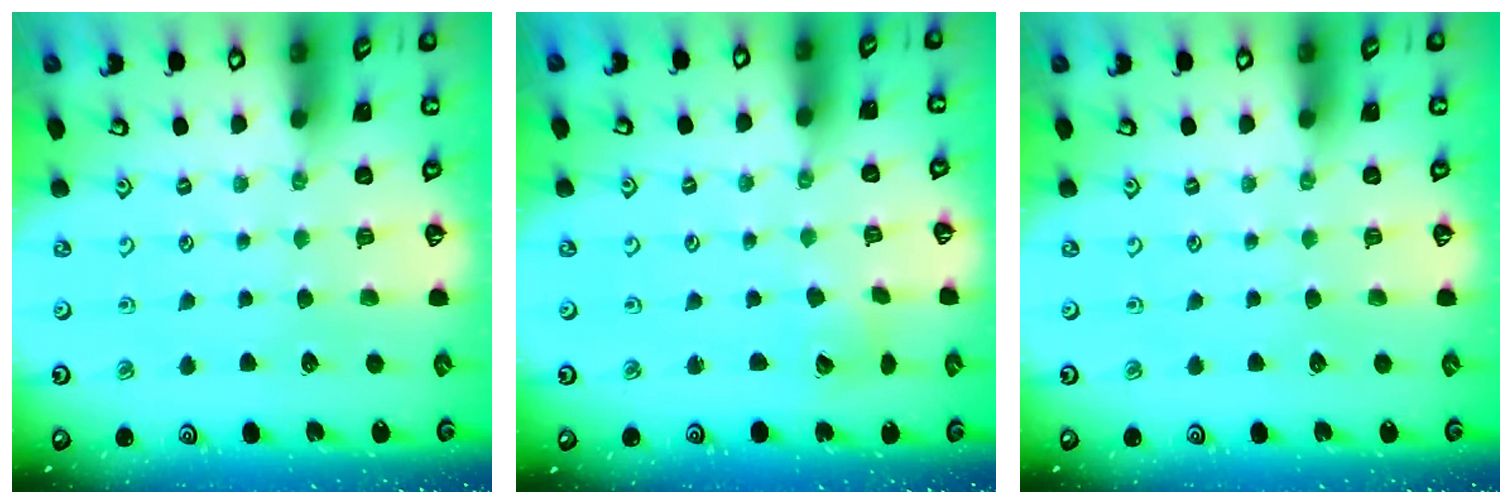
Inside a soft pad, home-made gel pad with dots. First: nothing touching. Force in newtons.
{"total": 2.6, "press": 2.6, "slide": 0.3}
{"total": 0.0}